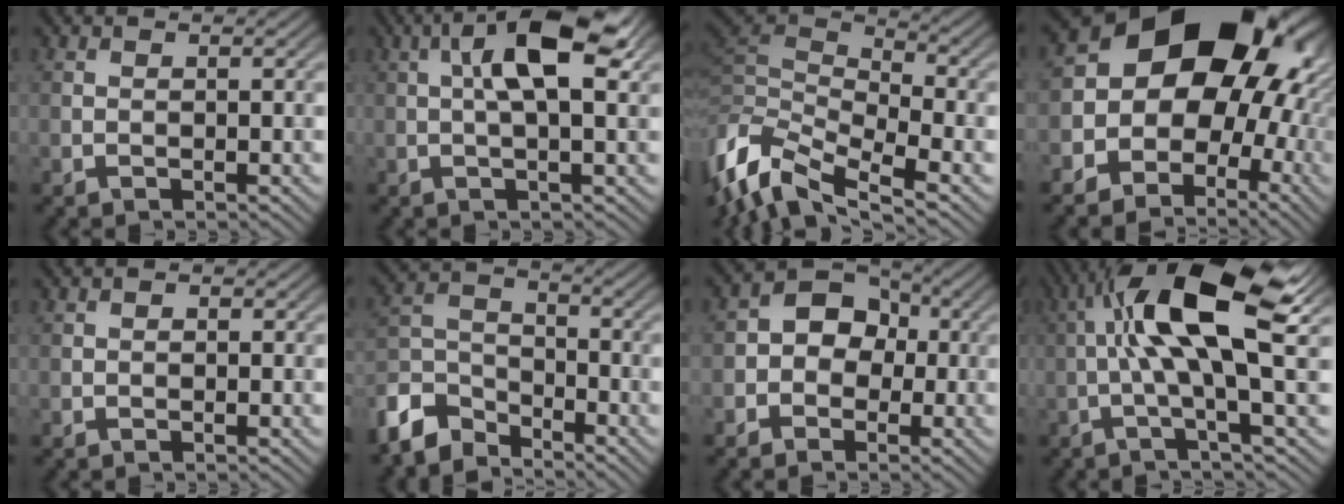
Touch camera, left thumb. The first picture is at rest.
{"total": 8.9, "force": [2.2, 2.8, 8.2], "torque": [-0.143, 0.018, 0.029]}
{"total": 11.7, "force": [-5.0, 5.0, 9.3], "torque": [-0.219, 0.000, -0.104]}
{"total": 17.0, "force": [1.1, 13.5, 10.4], "torque": [-0.149, -0.020, 0.028]}
{"total": 0.5, "force": [-0.1, 0.5, 0.2], "torque": [0.000, -0.004, -0.004]}
{"total": 7.9, "force": [-6.3, 3.7, 3.0], "torque": [-0.072, -0.005, -0.151]}
{"total": 6.0, "force": [-0.8, 4.9, 3.3], "torque": [-0.040, 0.011, -0.032]}
{"total": 12.7, "force": [1.8, 2.6, 12.3], "torque": [-0.214, 0.026, 0.025]}